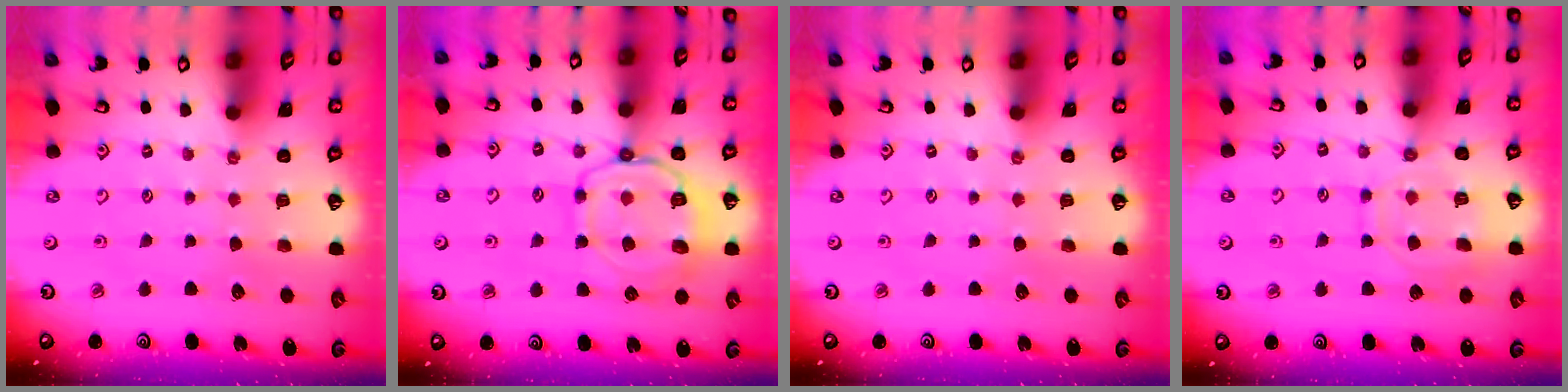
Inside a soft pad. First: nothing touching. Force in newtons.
{"total": 13.5, "press": 13.4, "slide": 1.3}
{"total": 0.0}
{"total": 10.9, "press": 10.9, "slide": 0.9}